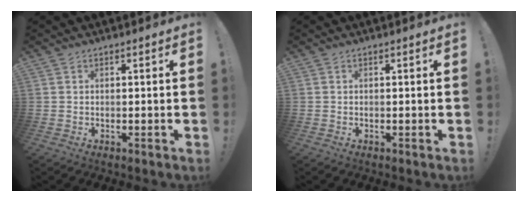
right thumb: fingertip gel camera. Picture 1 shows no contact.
{"total": 0.0}